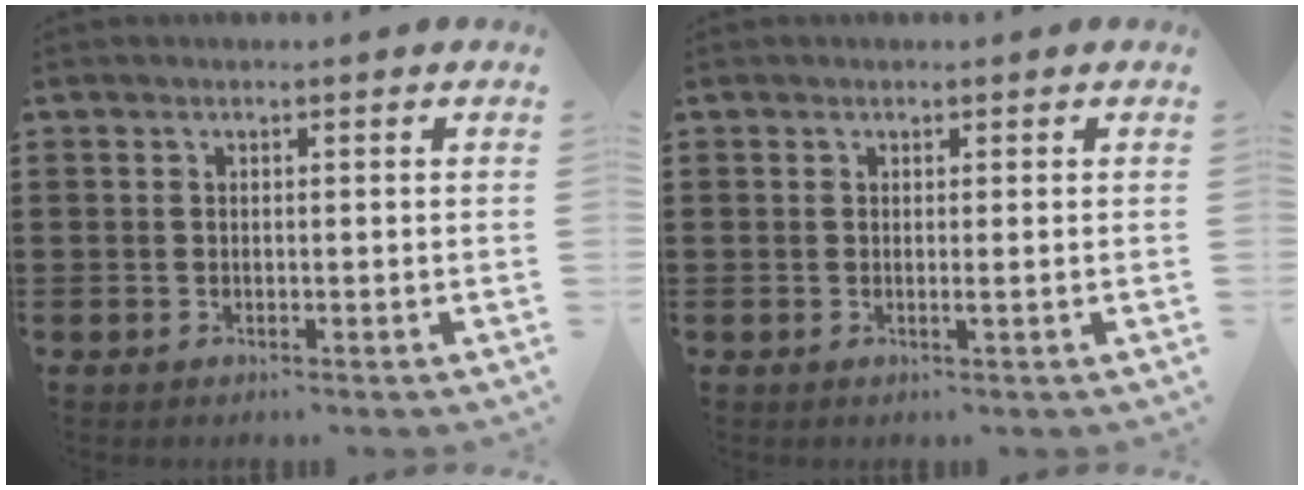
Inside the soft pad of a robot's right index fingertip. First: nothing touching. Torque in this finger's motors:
{"motor_torque": [0.02, 0.05, 0.01, 0.01]}